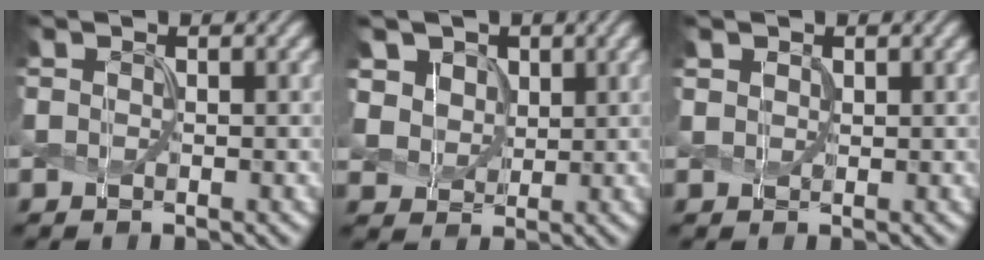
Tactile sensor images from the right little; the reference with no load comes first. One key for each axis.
{"total": 4.5, "fx": 1.9, "fy": 3.8, "fz": 1.6, "tx": -0.065, "ty": -0.006, "tz": 0.044}
{"total": 0.7, "fx": 0.4, "fy": 0.5, "fz": 0.1, "tx": -0.003, "ty": -0.004, "tz": 0.013}